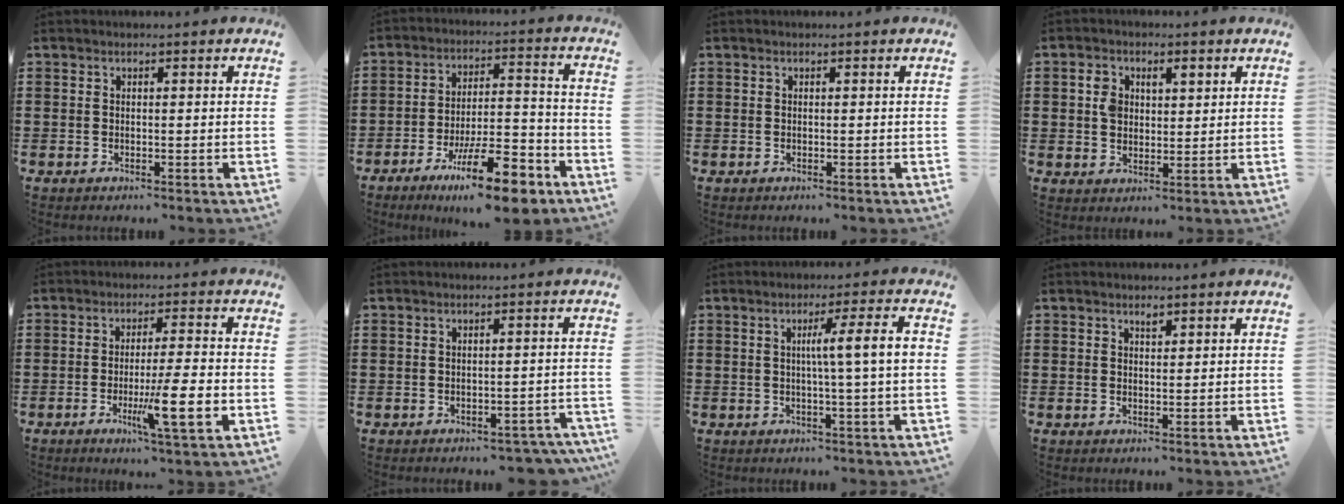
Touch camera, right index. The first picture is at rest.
{"total": 13.8, "force": [-9.1, 3.3, 9.8], "torque": [-0.161, 0.036, -0.157]}
{"total": 0.0}
{"total": 3.7, "force": [1.0, 2.8, 2.3], "torque": [-0.055, 0.013, 0.016]}
{"total": 9.4, "force": [-3.0, 0.9, 8.9], "torque": [-0.154, -0.013, -0.050]}
{"total": 2.4, "force": [-2.3, 0.4, 0.6], "torque": [-0.013, 0.000, -0.048]}
{"total": 6.2, "force": [0.3, -0.6, 6.2], "torque": [-0.105, -0.008, -0.005]}
{"total": 1.1, "force": [0.9, 0.5, 0.5], "torque": [-0.013, 0.002, 0.017]}